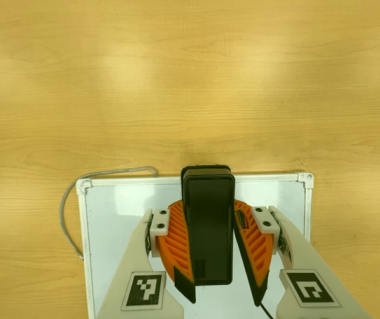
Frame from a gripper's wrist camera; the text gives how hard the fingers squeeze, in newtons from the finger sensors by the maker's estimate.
{"total": 11.8, "left": 10.5, "right": 13.1}